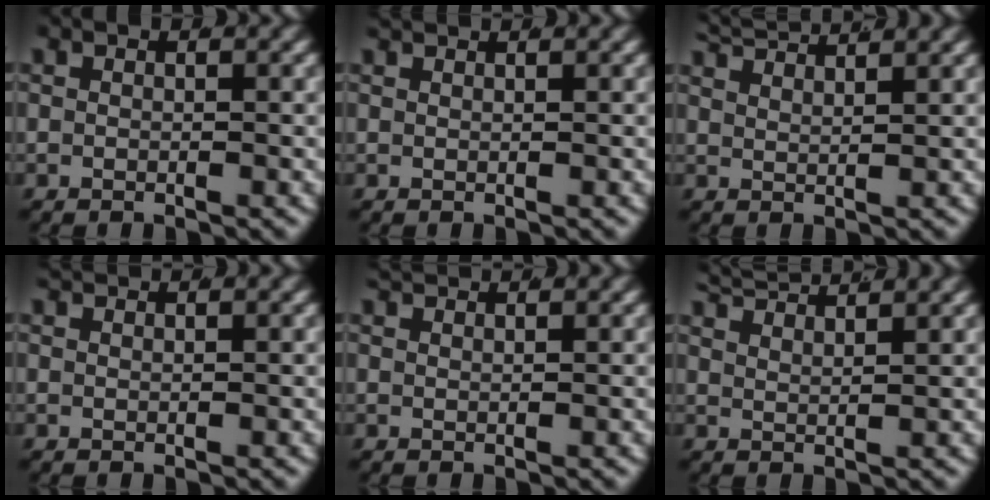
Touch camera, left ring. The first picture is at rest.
{"total": 1.3, "force": [1.2, -0.5, 0.3], "torque": [0.002, 0.002, 0.021]}
{"total": 4.1, "force": [4.0, 0.0, 1.1], "torque": [-0.022, 0.002, 0.073]}
{"total": 1.7, "force": [1.5, -0.5, 0.3], "torque": [-0.001, 0.001, 0.029]}
{"total": 2.0, "force": [1.9, -0.5, 0.3], "torque": [-0.005, 0.000, 0.036]}
{"total": 4.6, "force": [4.4, 0.1, 1.4], "torque": [-0.026, 0.003, 0.079]}